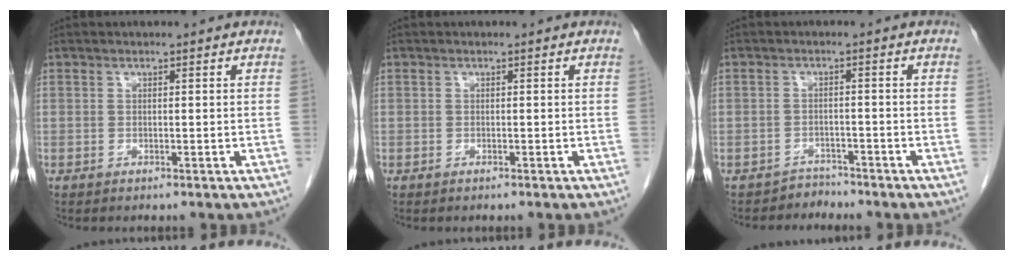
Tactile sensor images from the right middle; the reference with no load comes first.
{"total": 0.0}
{"total": 2.2, "force": [-1.9, 0.6, -1.0], "torque": [0.020, -0.002, -0.032]}